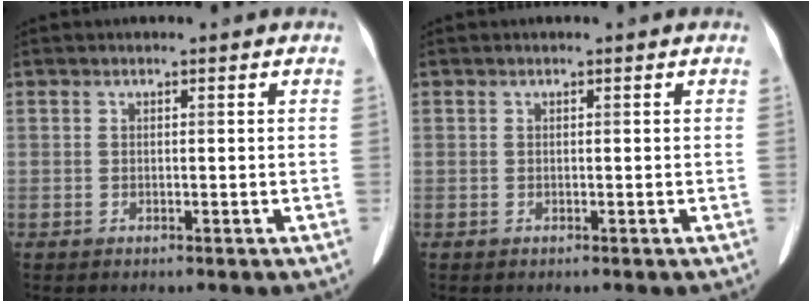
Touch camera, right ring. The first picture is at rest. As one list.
[{"total": 0.0}]